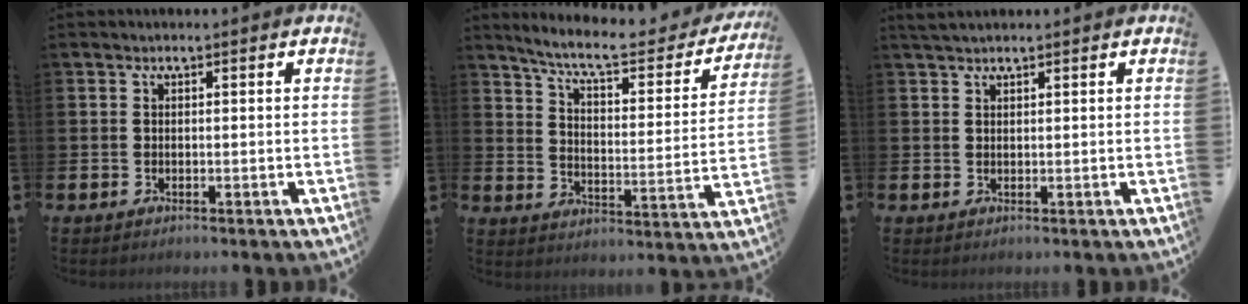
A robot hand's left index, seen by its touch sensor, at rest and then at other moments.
{"total": 8.3, "force": [7.2, 1.6, 3.7], "torque": [-0.096, -0.047, 0.119]}
{"total": 1.6, "force": [1.4, 0.3, 0.6], "torque": [-0.012, 0.004, 0.025]}